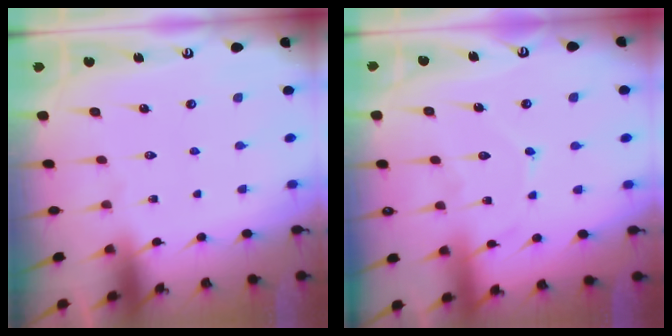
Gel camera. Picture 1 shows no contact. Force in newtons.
{"total": 8.1, "press": 8.0, "slide": 0.8}